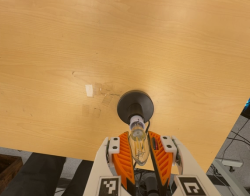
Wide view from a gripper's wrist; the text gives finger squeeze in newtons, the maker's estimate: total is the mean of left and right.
{"total": 12.8, "left": 13.5, "right": 12.1}